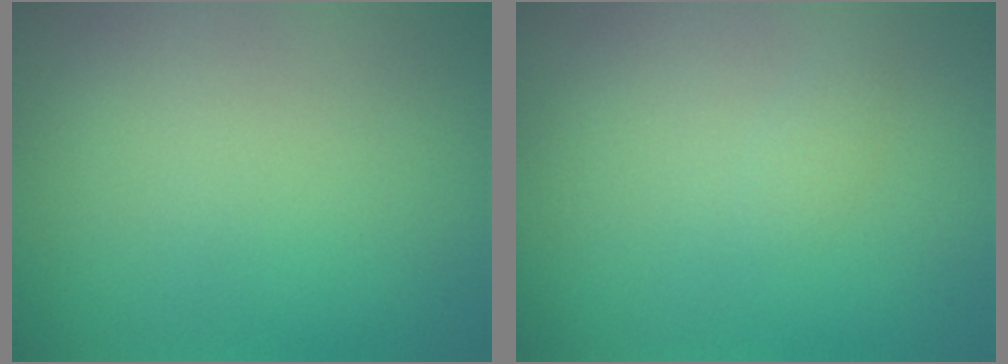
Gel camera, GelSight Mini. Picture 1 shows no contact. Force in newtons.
{"total": 0.7, "press": 0.7, "slide": 0.1}